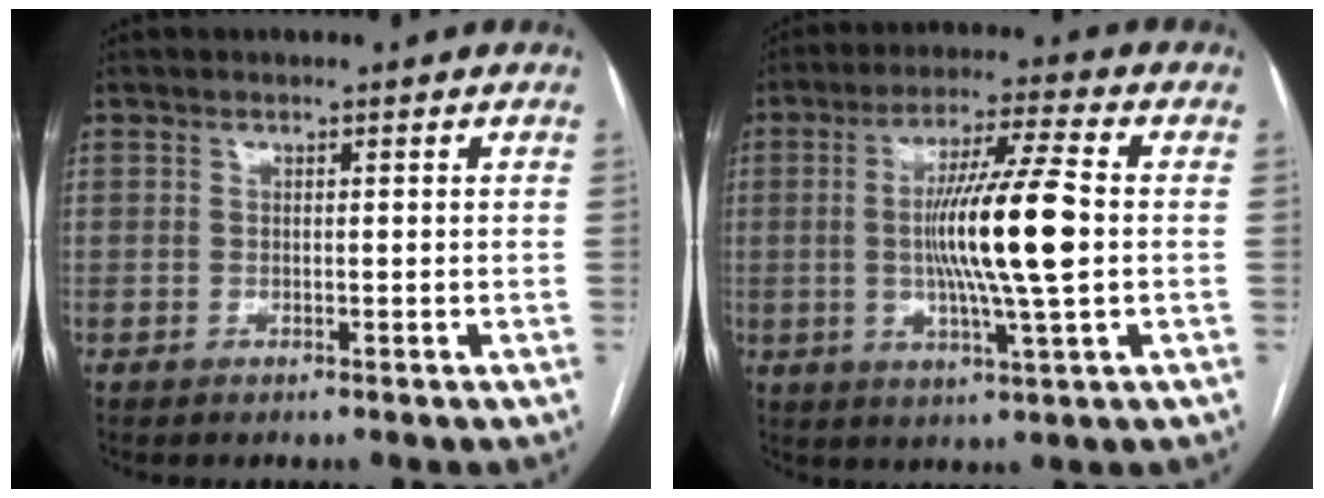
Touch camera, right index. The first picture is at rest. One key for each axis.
{"total": 13.1, "fx": -0.2, "fy": -0.1, "fz": 13.1, "tx": -0.242, "ty": -0.002, "tz": -0.005}